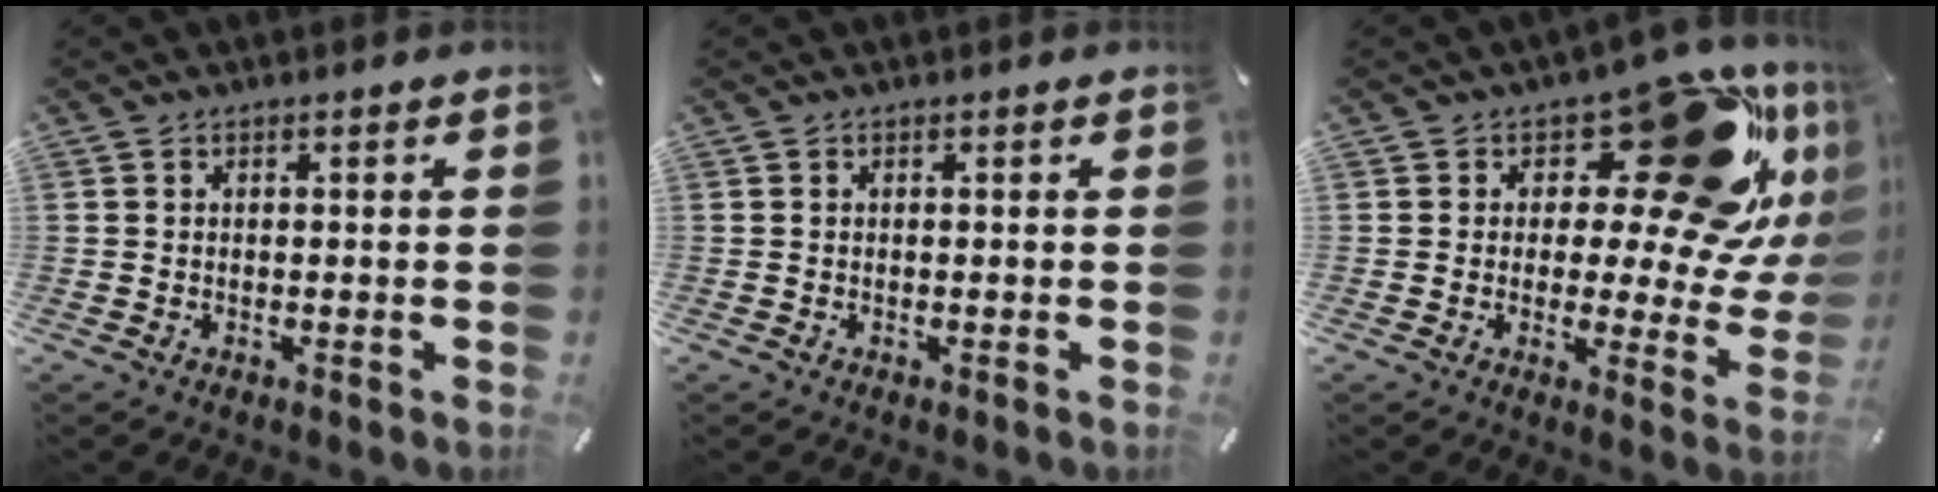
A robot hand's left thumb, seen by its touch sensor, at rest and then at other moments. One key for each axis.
{"total": 0.0}
{"total": 21.1, "fx": 12.0, "fy": 8.2, "fz": 15.2, "tx": -0.188, "ty": -0.099, "tz": 0.191}